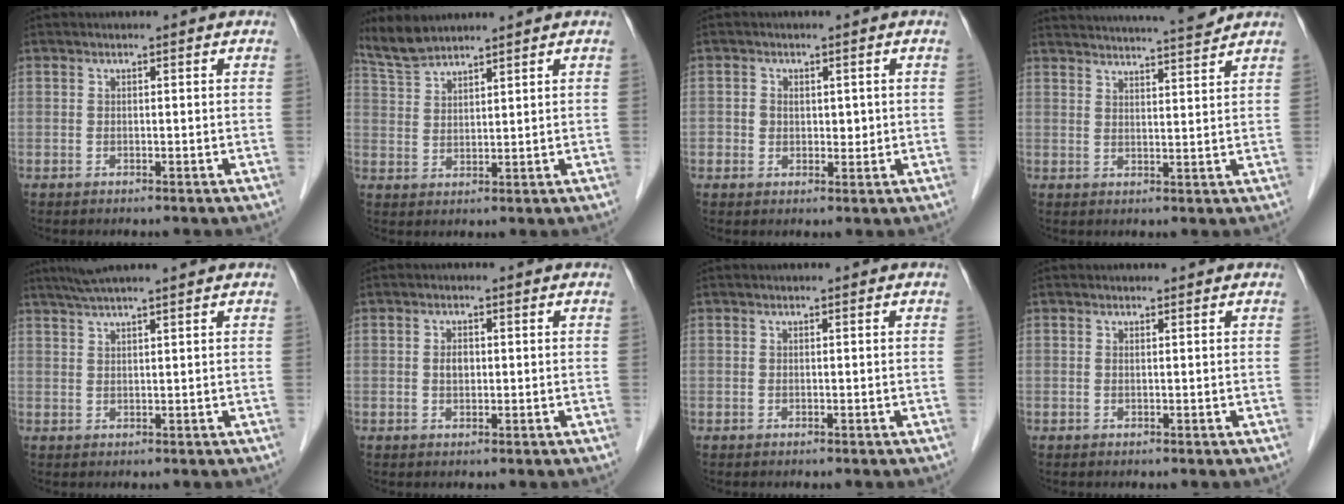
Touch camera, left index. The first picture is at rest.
{"total": 4.8, "force": [4.7, 0.3, 1.0], "torque": [-0.036, 0.013, 0.102]}
{"total": 2.8, "force": [0.3, 2.4, 1.4], "torque": [-0.015, 0.000, 0.003]}
{"total": 13.2, "force": [12.5, -0.4, 4.3], "torque": [-0.073, 0.001, 0.172]}
{"total": 6.4, "force": [5.5, -0.7, 3.3], "torque": [-0.057, 0.034, 0.089]}
{"total": 1.8, "force": [0.1, 1.2, 1.3], "torque": [-0.025, 0.001, 0.002]}
{"total": 0.0}
{"total": 0.9, "force": [0.9, 0.1, 0.3], "torque": [-0.012, 0.007, 0.009]}